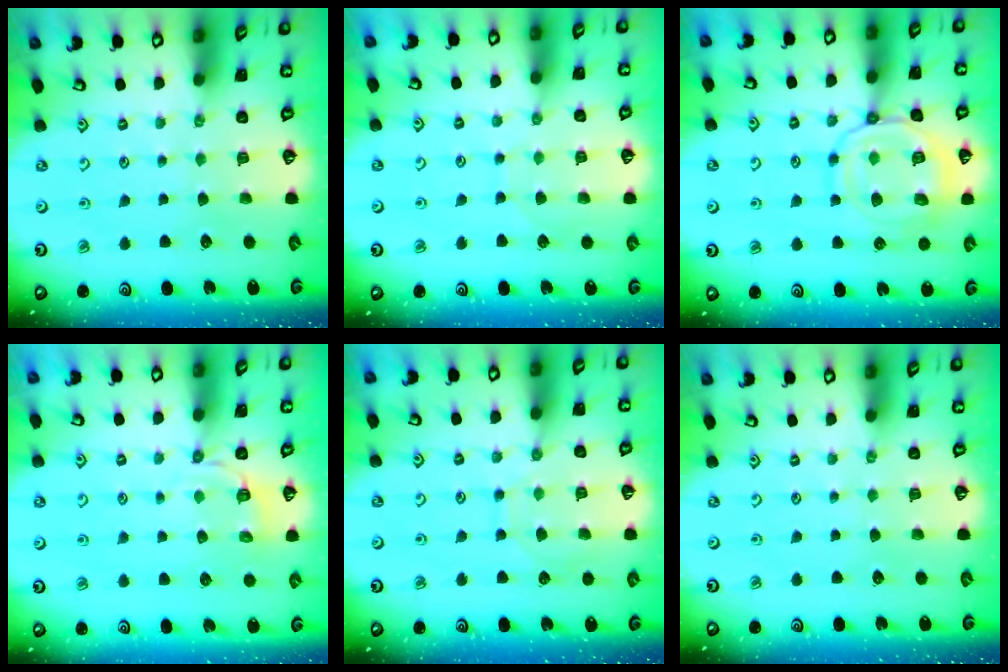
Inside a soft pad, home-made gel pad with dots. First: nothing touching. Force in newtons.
{"total": 4.8, "press": 4.8, "slide": 0.5}
{"total": 14.2, "press": 14.2, "slide": 1.3}
{"total": 3.8, "press": 3.3, "slide": 2.0}
{"total": 8.1, "press": 8.1, "slide": 0.5}
{"total": 0.0}